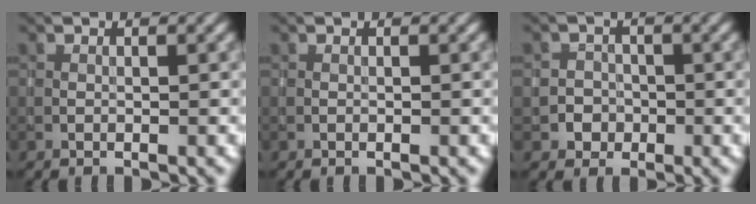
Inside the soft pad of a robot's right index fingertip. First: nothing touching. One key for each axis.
{"total": 0.0}
{"total": 2.3, "fx": -0.8, "fy": 2.1, "fz": 0.1, "tx": 0.024, "ty": 0.005, "tz": -0.023}